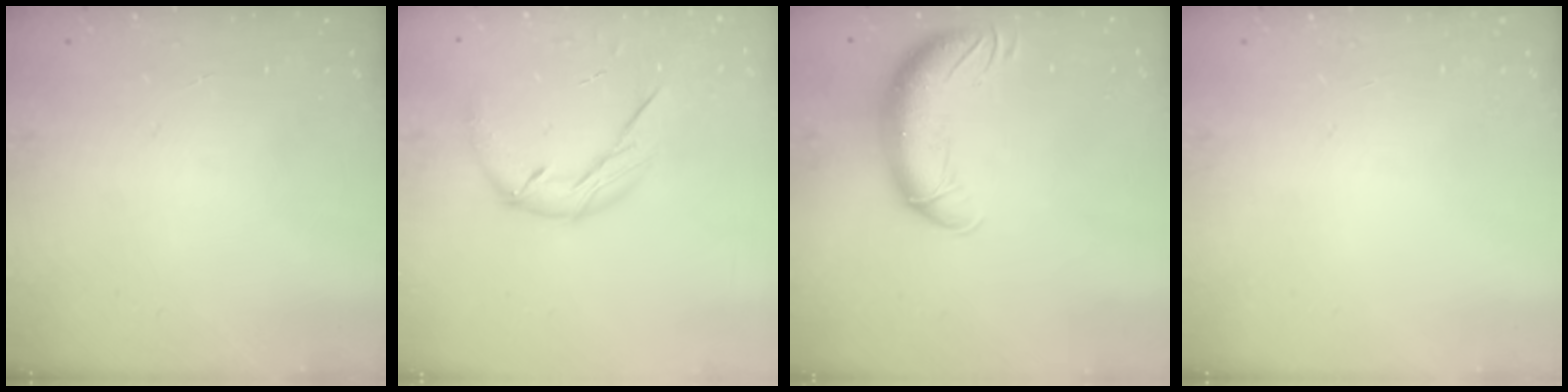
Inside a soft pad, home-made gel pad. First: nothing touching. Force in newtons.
{"total": 9.1, "press": 9.1, "slide": 0.6}
{"total": 13.4, "press": 13.0, "slide": 3.2}
{"total": 0.0}